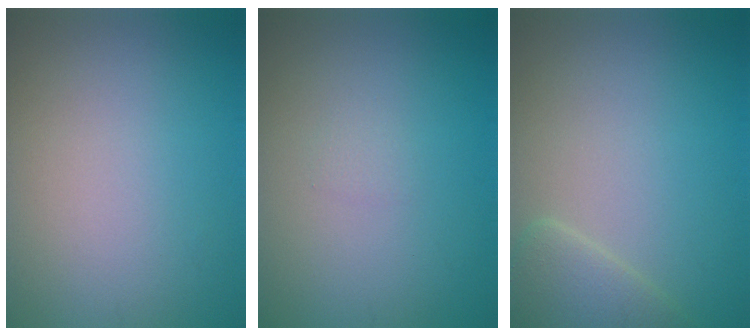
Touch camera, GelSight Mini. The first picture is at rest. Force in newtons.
{"total": 0.5, "press": 0.5, "slide": 0.1}
{"total": 2.4, "press": 2.4, "slide": 0.2}